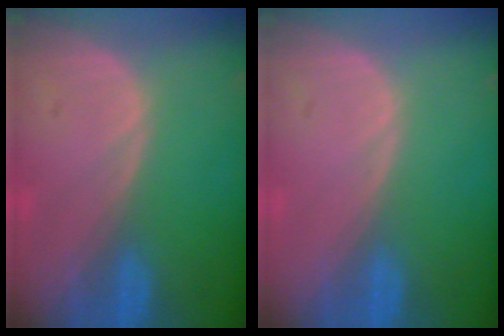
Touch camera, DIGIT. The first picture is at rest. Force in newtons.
{"total": 0.0}